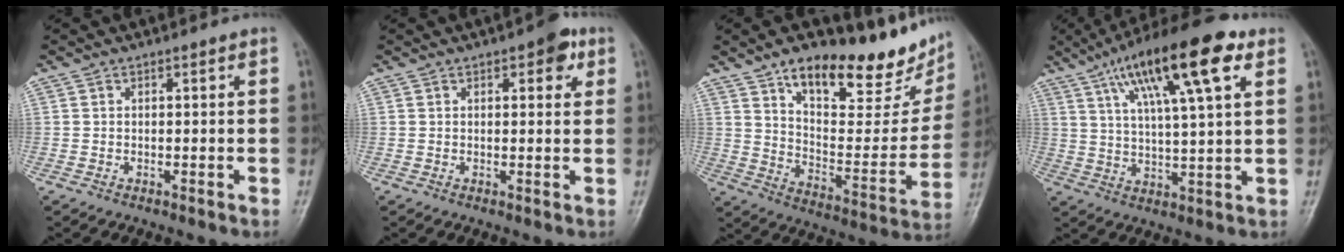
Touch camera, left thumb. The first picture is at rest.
{"total": 4.5, "force": [2.1, 2.2, 3.3], "torque": [-0.019, -0.002, 0.018]}
{"total": 24.1, "force": [16.4, 9.2, 15.1], "torque": [-0.158, -0.074, 0.253]}
{"total": 19.3, "force": [9.2, 4.8, 16.3], "torque": [-0.256, -0.003, 0.151]}